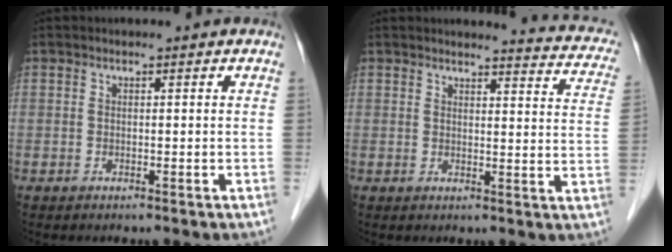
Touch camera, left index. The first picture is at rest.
{"total": 10.3, "force": [9.8, 1.8, 2.5], "torque": [-0.003, -0.042, 0.079]}